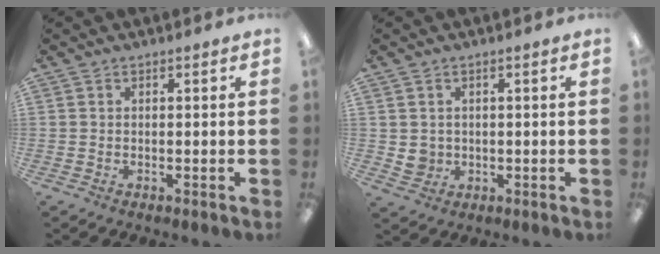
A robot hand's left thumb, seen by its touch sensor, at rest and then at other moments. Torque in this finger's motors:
{"motor_torque": [-0.04, 0.04, -0.01, -0.04, 0.00]}